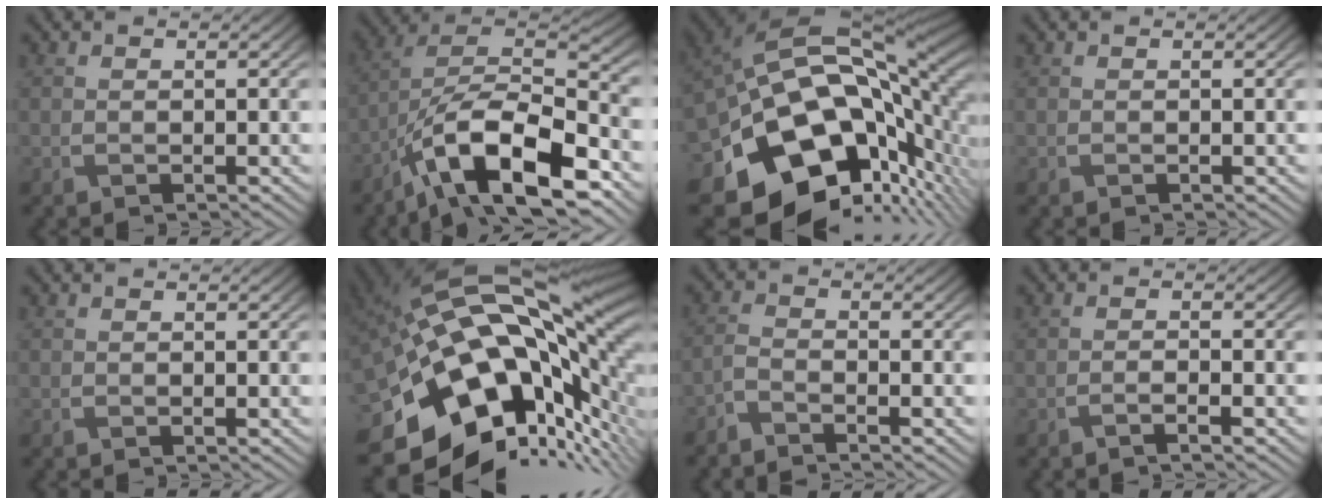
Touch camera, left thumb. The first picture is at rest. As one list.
[{"total": 14.8, "force": [-8.5, 5.2, 10.9], "torque": [-0.207, -0.002, -0.167]}, {"total": 20.4, "force": [-5.3, 13.0, 14.8], "torque": [-0.271, -0.053, -0.061]}, {"total": 0.0}, {"total": 0.0}, {"total": 21.0, "force": [-2.7, 12.3, 16.8], "torque": [-0.329, -0.047, -0.036]}, {"total": 2.5, "force": [-2.3, 0.3, 0.9], "torque": [-0.025, -0.004, -0.057]}, {"total": 1.5, "force": [-0.9, 0.2, 1.2], "torque": [-0.018, 0.005, -0.024]}]